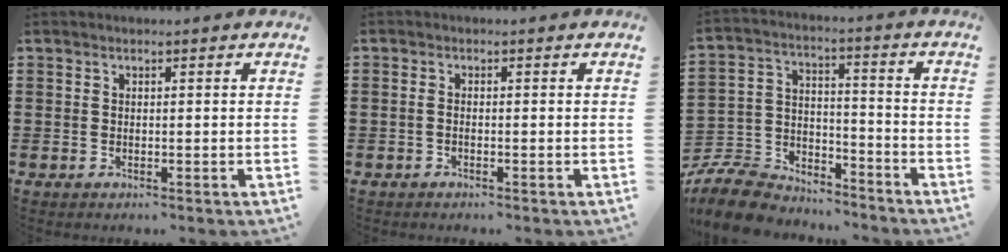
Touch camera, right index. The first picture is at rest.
{"total": 0.7, "force": [-0.4, 0.2, 0.6], "torque": [-0.013, -0.005, -0.006]}
{"total": 9.8, "force": [-9.0, 3.1, 2.2], "torque": [-0.058, 0.022, -0.181]}